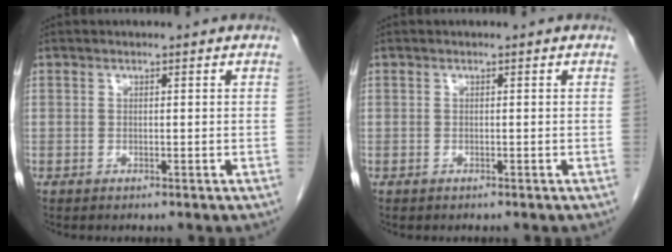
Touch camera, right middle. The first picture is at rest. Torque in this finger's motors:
{"motor_torque": [0.39, 0.15, -0.06, 0.01]}